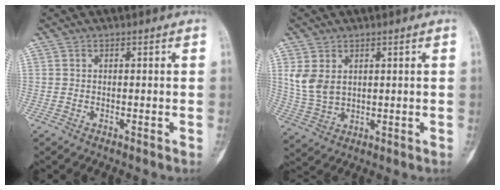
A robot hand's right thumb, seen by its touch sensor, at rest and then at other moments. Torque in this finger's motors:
{"motor_torque": [-0.65, 1.27, 0.05, 0.17, 0.29]}